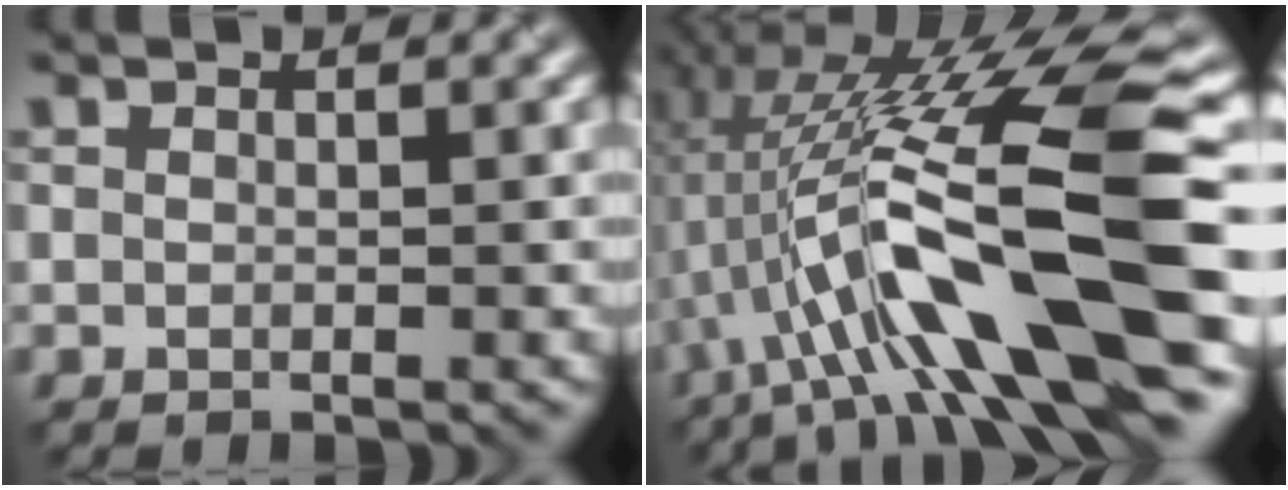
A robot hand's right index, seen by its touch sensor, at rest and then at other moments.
{"total": 14.1, "force": [-2.8, 3.2, 13.5], "torque": [-0.231, 0.013, -0.050]}